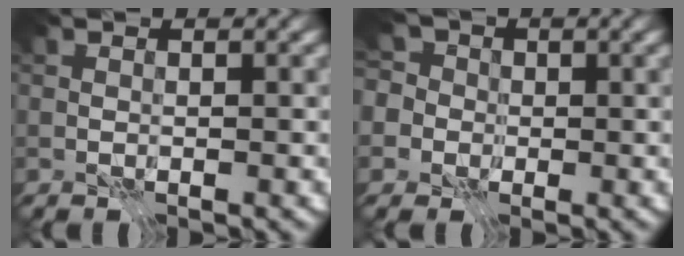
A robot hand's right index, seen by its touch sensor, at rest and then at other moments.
{"total": 7.9, "force": [2.5, 6.6, 3.6], "torque": [-0.057, 0.035, -0.006]}